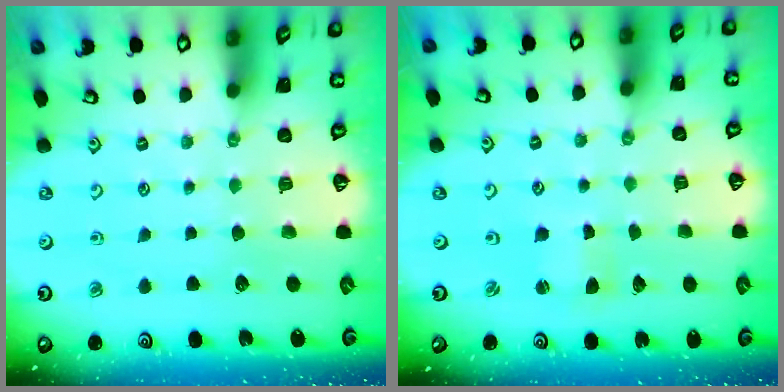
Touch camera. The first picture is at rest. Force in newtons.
{"total": 1.4, "press": 1.4, "slide": 0.3}